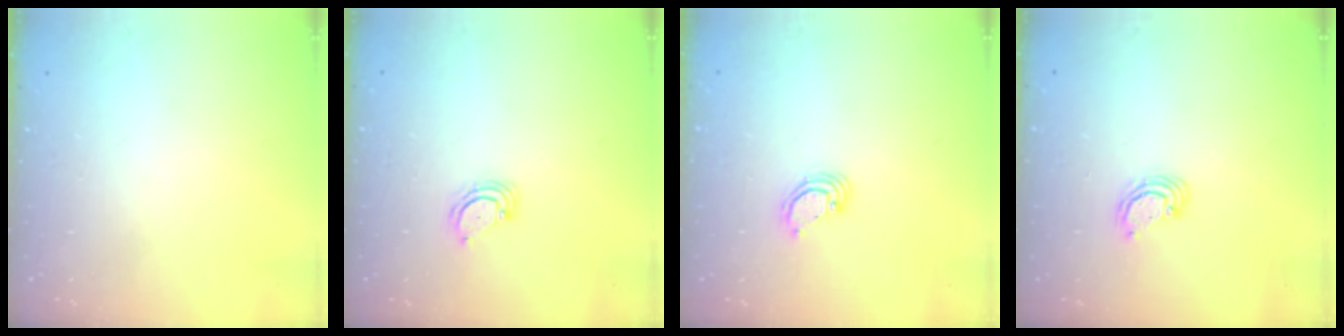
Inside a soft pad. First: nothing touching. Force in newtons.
{"total": 2.3, "press": 2.3, "slide": 0.2}
{"total": 3.6, "press": 3.6, "slide": 0.3}
{"total": 2.5, "press": 2.5, "slide": 0.2}